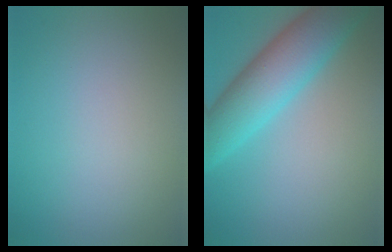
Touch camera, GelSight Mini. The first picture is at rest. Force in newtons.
{"total": 7.4, "press": 7.4, "slide": 0.3}